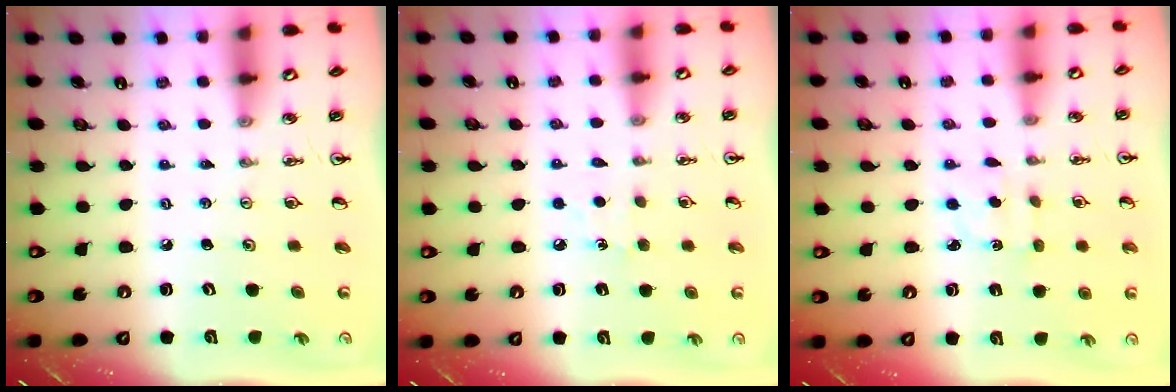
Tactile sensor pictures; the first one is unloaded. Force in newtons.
{"total": 6.2, "press": 6.1, "slide": 0.7}
{"total": 2.7, "press": 2.6, "slide": 0.5}